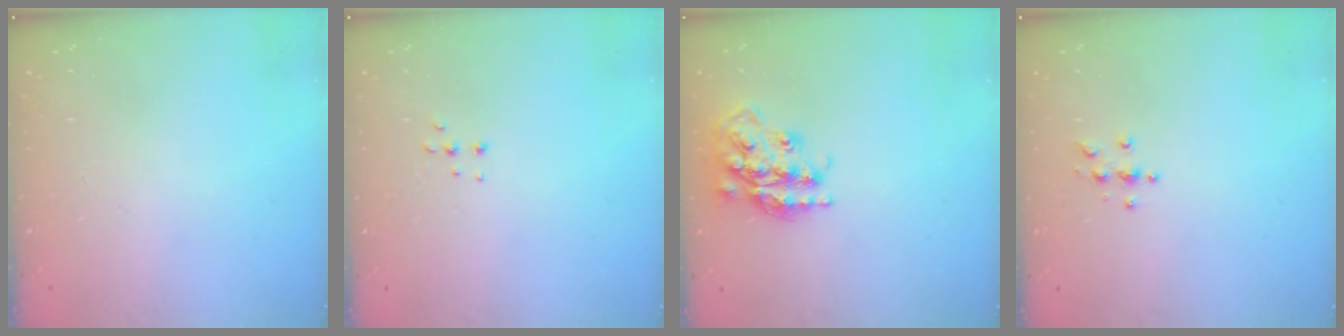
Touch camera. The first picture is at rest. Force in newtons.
{"total": 3.6, "press": 3.5, "slide": 0.9}
{"total": 18.6, "press": 18.5, "slide": 1.5}
{"total": 4.3, "press": 4.3, "slide": 0.5}